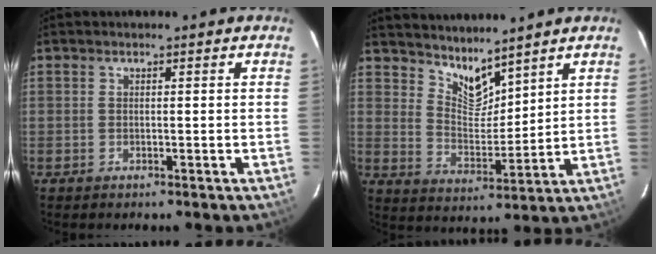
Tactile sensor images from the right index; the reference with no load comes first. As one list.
[{"total": 7.1, "force": [6.4, 2.1, 2.5], "torque": [-0.037, -0.009, 0.122]}]